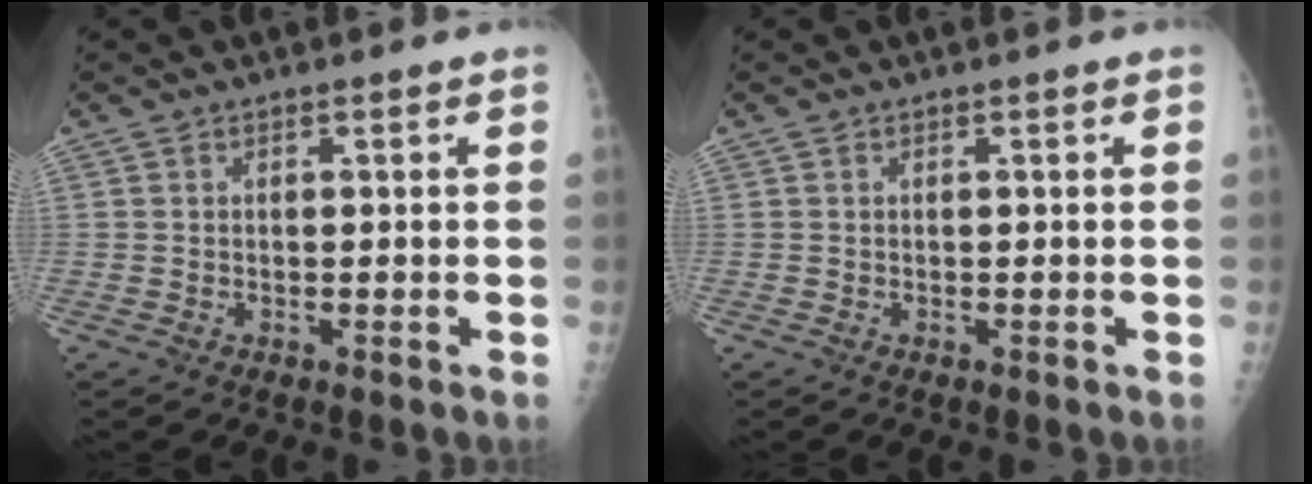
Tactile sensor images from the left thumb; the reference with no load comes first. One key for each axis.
{"total": 0.0}